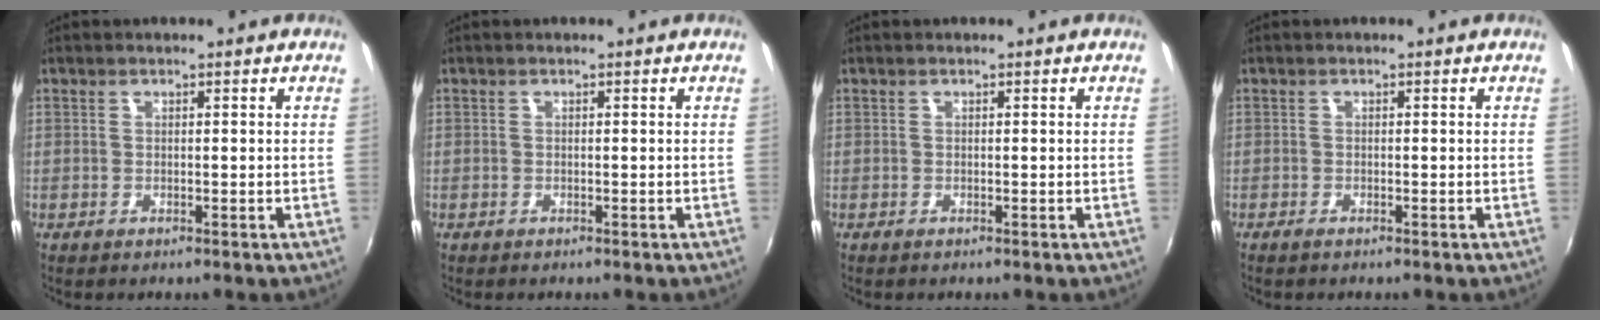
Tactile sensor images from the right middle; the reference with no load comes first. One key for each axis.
{"total": 0.0}
{"total": 0.0}
{"total": 1.1, "fx": -0.9, "fy": 0.3, "fz": 0.5, "tx": -0.010, "ty": -0.005, "tz": -0.018}